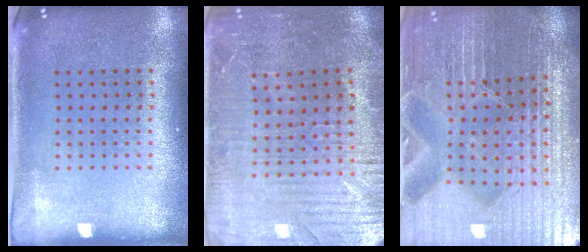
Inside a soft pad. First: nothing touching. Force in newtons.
{"total": 2.7, "press": 2.6, "slide": 0.6}
{"total": 5.4, "press": 5.1, "slide": 1.8}